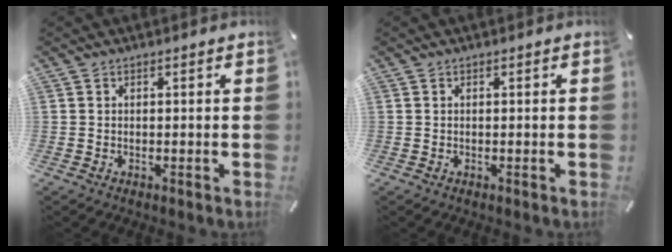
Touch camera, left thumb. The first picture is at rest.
{"total": 0.0}